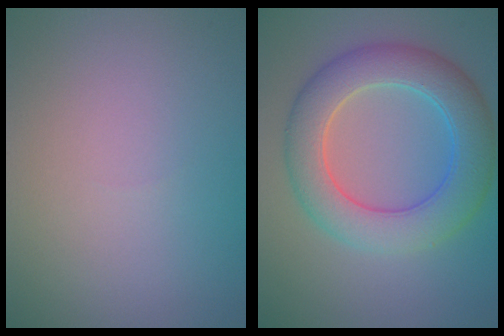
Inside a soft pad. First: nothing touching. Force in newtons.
{"total": 7.1, "press": 7.1, "slide": 0.2}